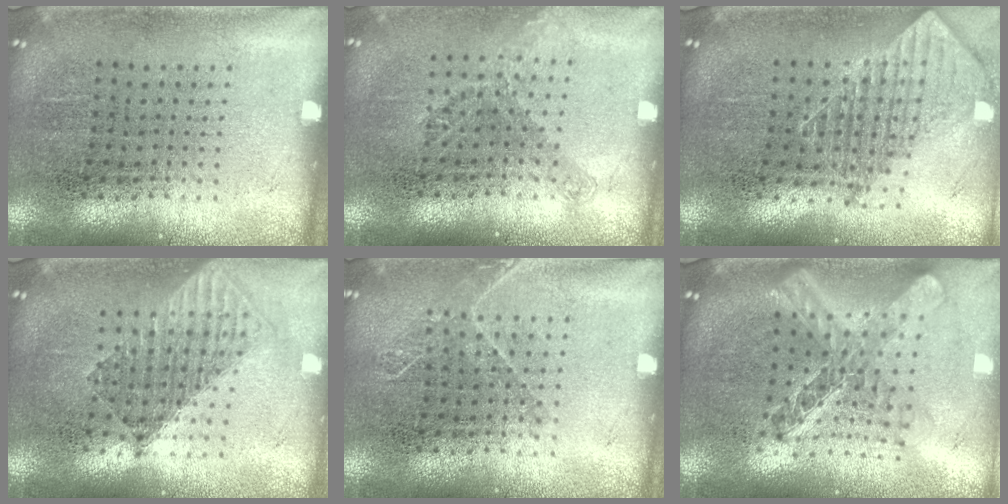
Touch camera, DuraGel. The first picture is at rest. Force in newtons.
{"total": 1.2, "press": 0.9, "slide": 0.8}
{"total": 1.8, "press": 1.5, "slide": 1.1}
{"total": 1.6, "press": 1.4, "slide": 0.7}
{"total": 1.0, "press": 0.9, "slide": 0.3}
{"total": 2.3, "press": 1.8, "slide": 1.4}